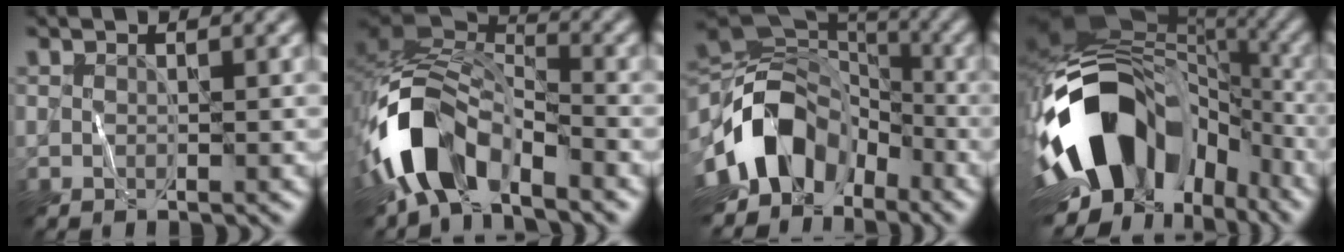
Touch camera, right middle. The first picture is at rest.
{"total": 9.3, "force": [-5.4, 5.0, 5.7], "torque": [-0.109, 0.002, -0.110]}
{"total": 11.6, "force": [-4.9, 8.0, 6.9], "torque": [-0.128, 0.014, -0.106]}
{"total": 16.0, "force": [-4.8, 10.8, 10.8], "torque": [-0.191, 0.007, -0.088]}